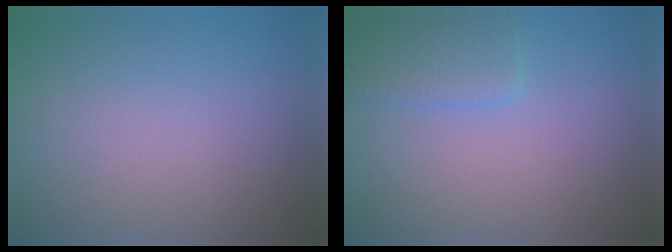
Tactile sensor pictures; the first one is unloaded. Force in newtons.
{"total": 2.4, "press": 2.4, "slide": 0.1}